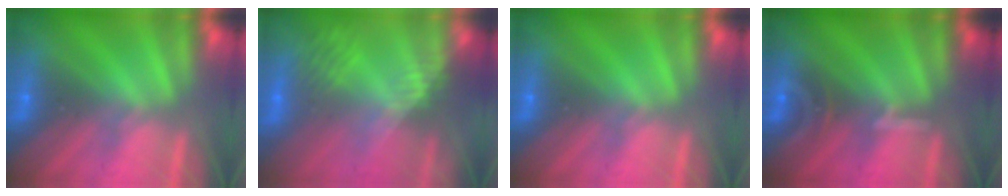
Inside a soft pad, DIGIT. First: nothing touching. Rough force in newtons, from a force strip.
{"total": 2.4}
{"total": 0.0}
{"total": 3.3}